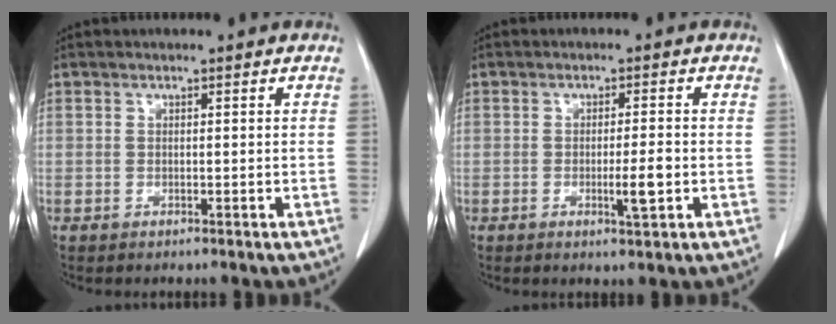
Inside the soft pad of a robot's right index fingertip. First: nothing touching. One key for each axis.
{"total": 3.8, "fx": -1.0, "fy": 0.2, "fz": 3.7, "tx": -0.058, "ty": -0.004, "tz": -0.013}